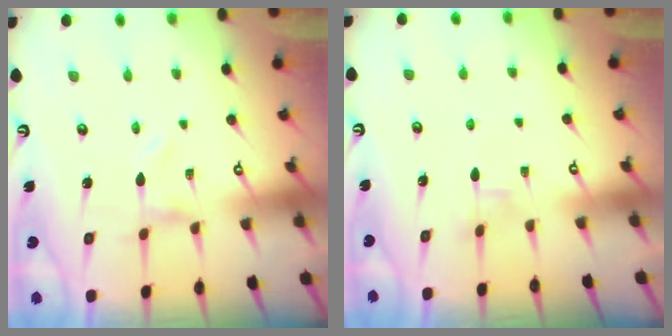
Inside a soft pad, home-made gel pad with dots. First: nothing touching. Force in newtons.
{"total": 1.9, "press": 1.9, "slide": 0.2}